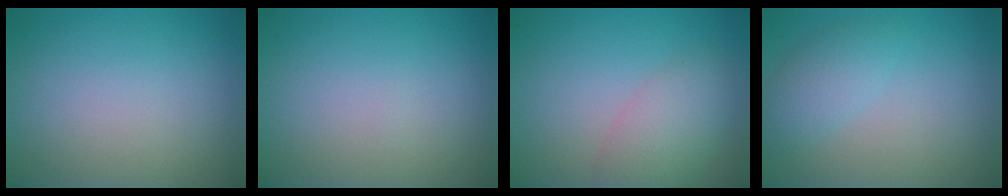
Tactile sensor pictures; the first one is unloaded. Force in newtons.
{"total": 0.0}
{"total": 3.9, "press": 3.9, "slide": 0.2}
{"total": 2.5, "press": 2.5, "slide": 0.1}